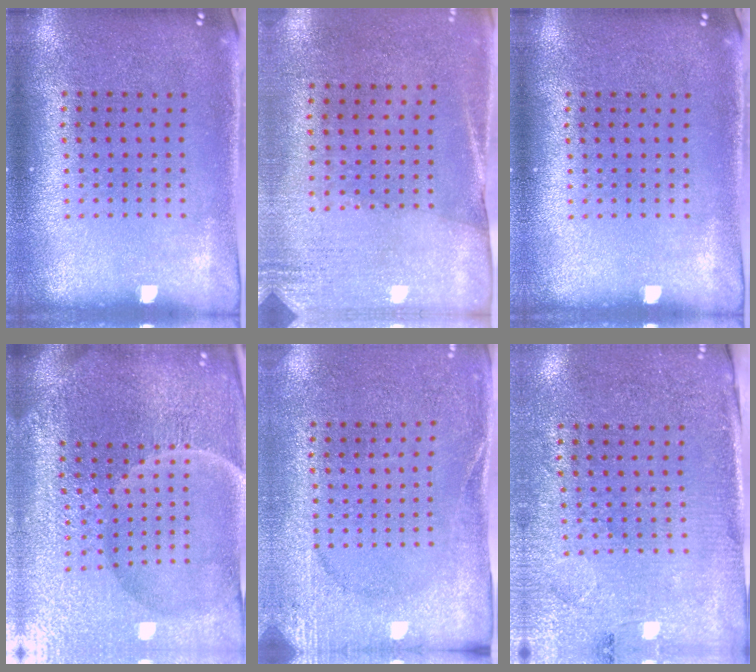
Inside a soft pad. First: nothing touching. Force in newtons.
{"total": 2.6, "press": 2.3, "slide": 1.3}
{"total": 0.0}
{"total": 6.4, "press": 5.7, "slide": 2.9}
{"total": 2.6, "press": 2.4, "slide": 0.9}
{"total": 2.8, "press": 2.6, "slide": 1.1}